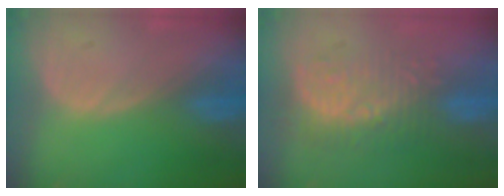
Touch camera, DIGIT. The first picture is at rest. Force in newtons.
{"total": 10.0, "press": 8.7, "slide": 4.9}